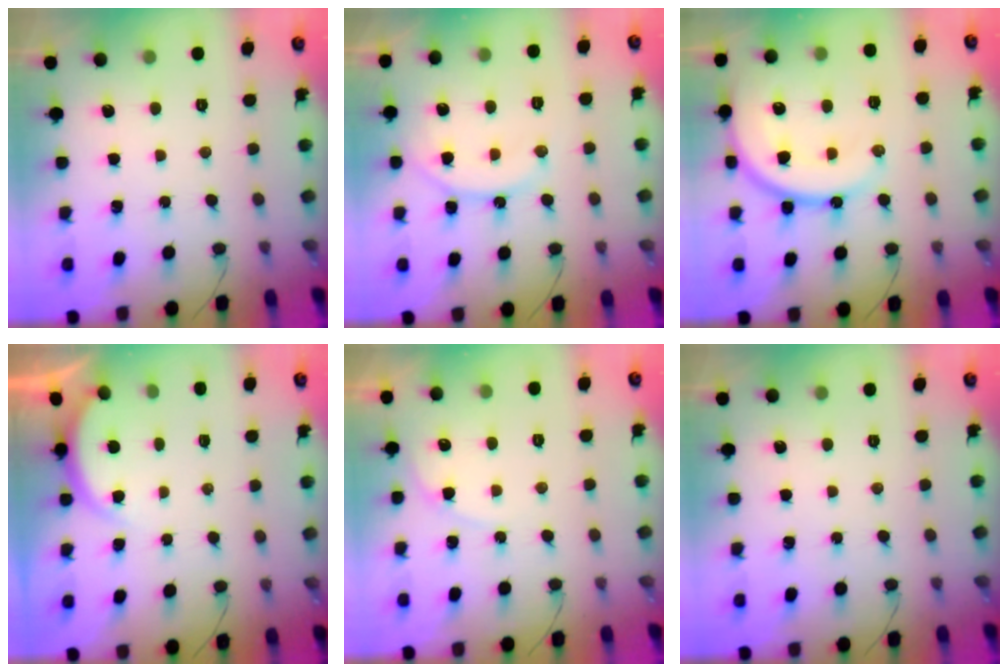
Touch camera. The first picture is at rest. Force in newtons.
{"total": 12.7, "press": 12.6, "slide": 1.5}
{"total": 16.6, "press": 16.5, "slide": 1.6}
{"total": 3.0, "press": 2.9, "slide": 0.5}
{"total": 3.6, "press": 3.6, "slide": 0.5}
{"total": 0.0}